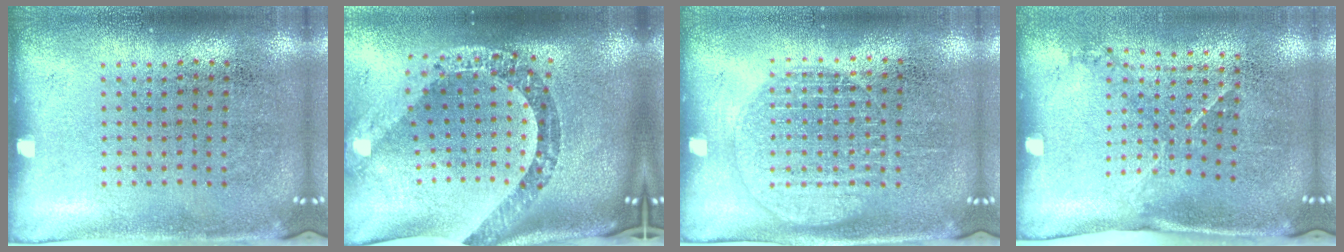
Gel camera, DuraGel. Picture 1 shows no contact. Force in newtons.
{"total": 3.5, "press": 2.5, "slide": 2.5}
{"total": 1.3, "press": 1.3, "slide": 0.4}
{"total": 1.5, "press": 1.0, "slide": 1.1}